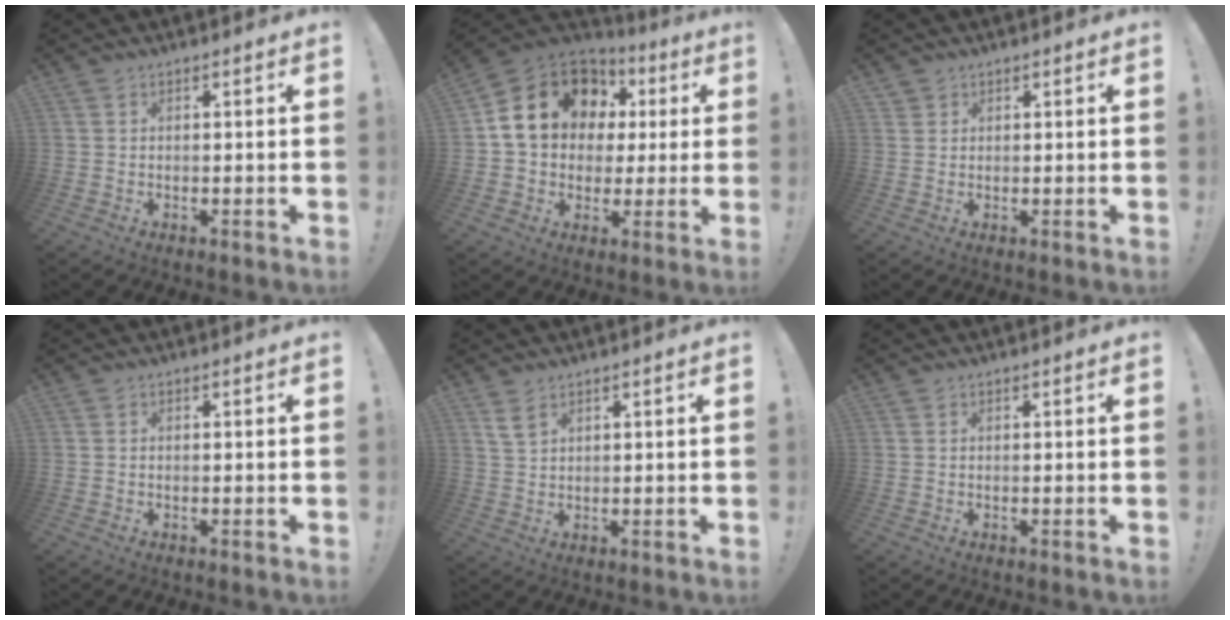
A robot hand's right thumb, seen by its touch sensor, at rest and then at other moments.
{"total": 17.8, "force": [5.9, 13.9, 9.5], "torque": [-0.142, -0.016, 0.124]}
{"total": 1.5, "force": [1.1, 1.0, 0.2], "torque": [-0.004, -0.005, 0.021]}
{"total": 0.0}
{"total": 3.9, "force": [2.6, 2.1, 2.1], "torque": [-0.030, -0.013, 0.048]}
{"total": 0.0}